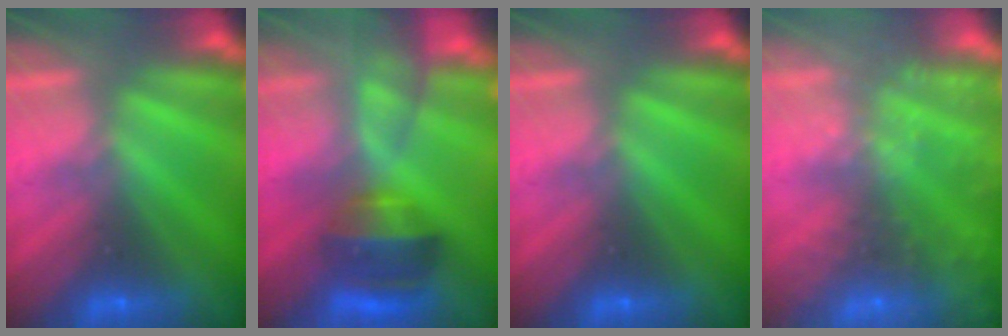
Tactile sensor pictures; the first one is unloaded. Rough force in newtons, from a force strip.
{"total": 7.3}
{"total": 0.0}
{"total": 7.8}